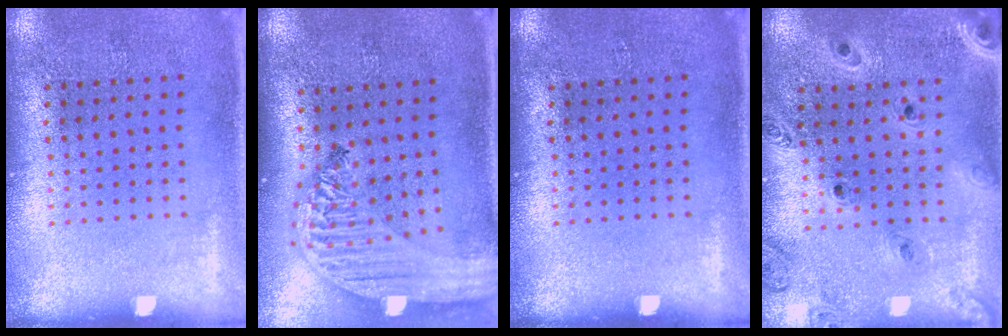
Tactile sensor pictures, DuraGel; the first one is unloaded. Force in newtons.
{"total": 2.6, "press": 2.1, "slide": 1.6}
{"total": 0.0}
{"total": 1.4, "press": 1.4, "slide": 0.1}